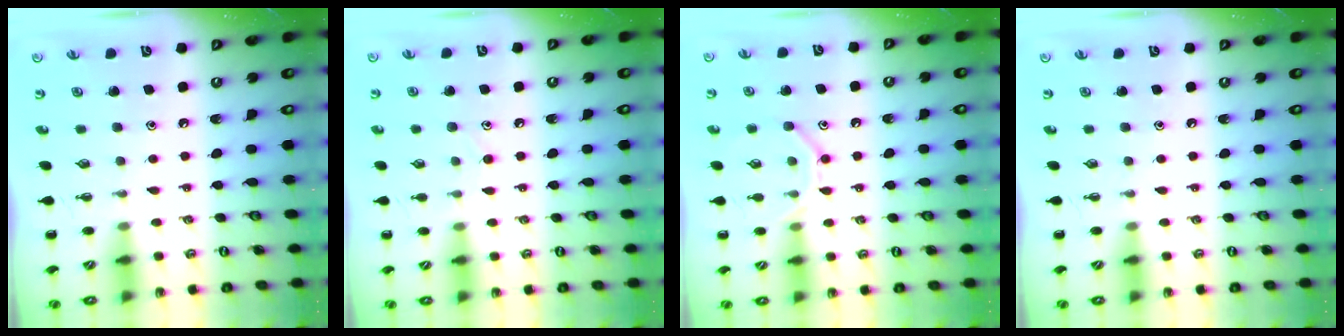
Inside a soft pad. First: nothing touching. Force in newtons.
{"total": 6.6, "press": 6.3, "slide": 2.1}
{"total": 10.5, "press": 10.4, "slide": 1.2}
{"total": 0.0}